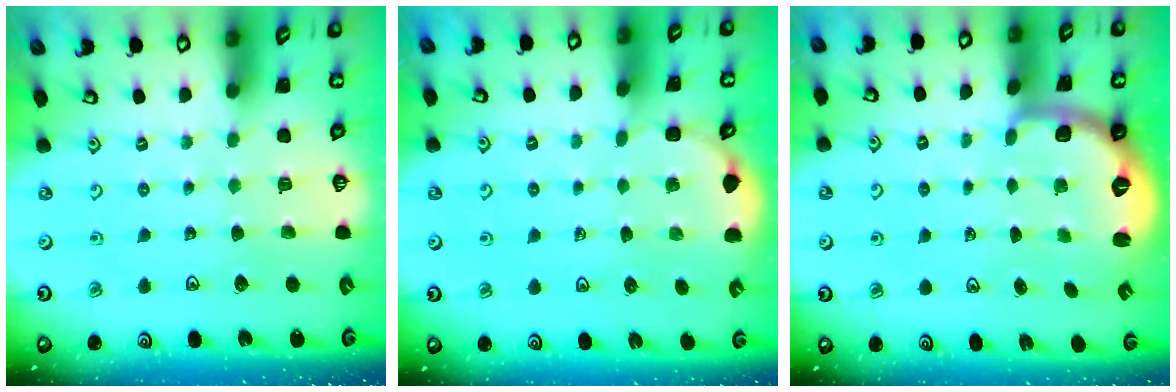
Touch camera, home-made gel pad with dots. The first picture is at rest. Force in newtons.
{"total": 2.4, "press": 2.1, "slide": 1.1}
{"total": 2.8, "press": 1.7, "slide": 2.1}